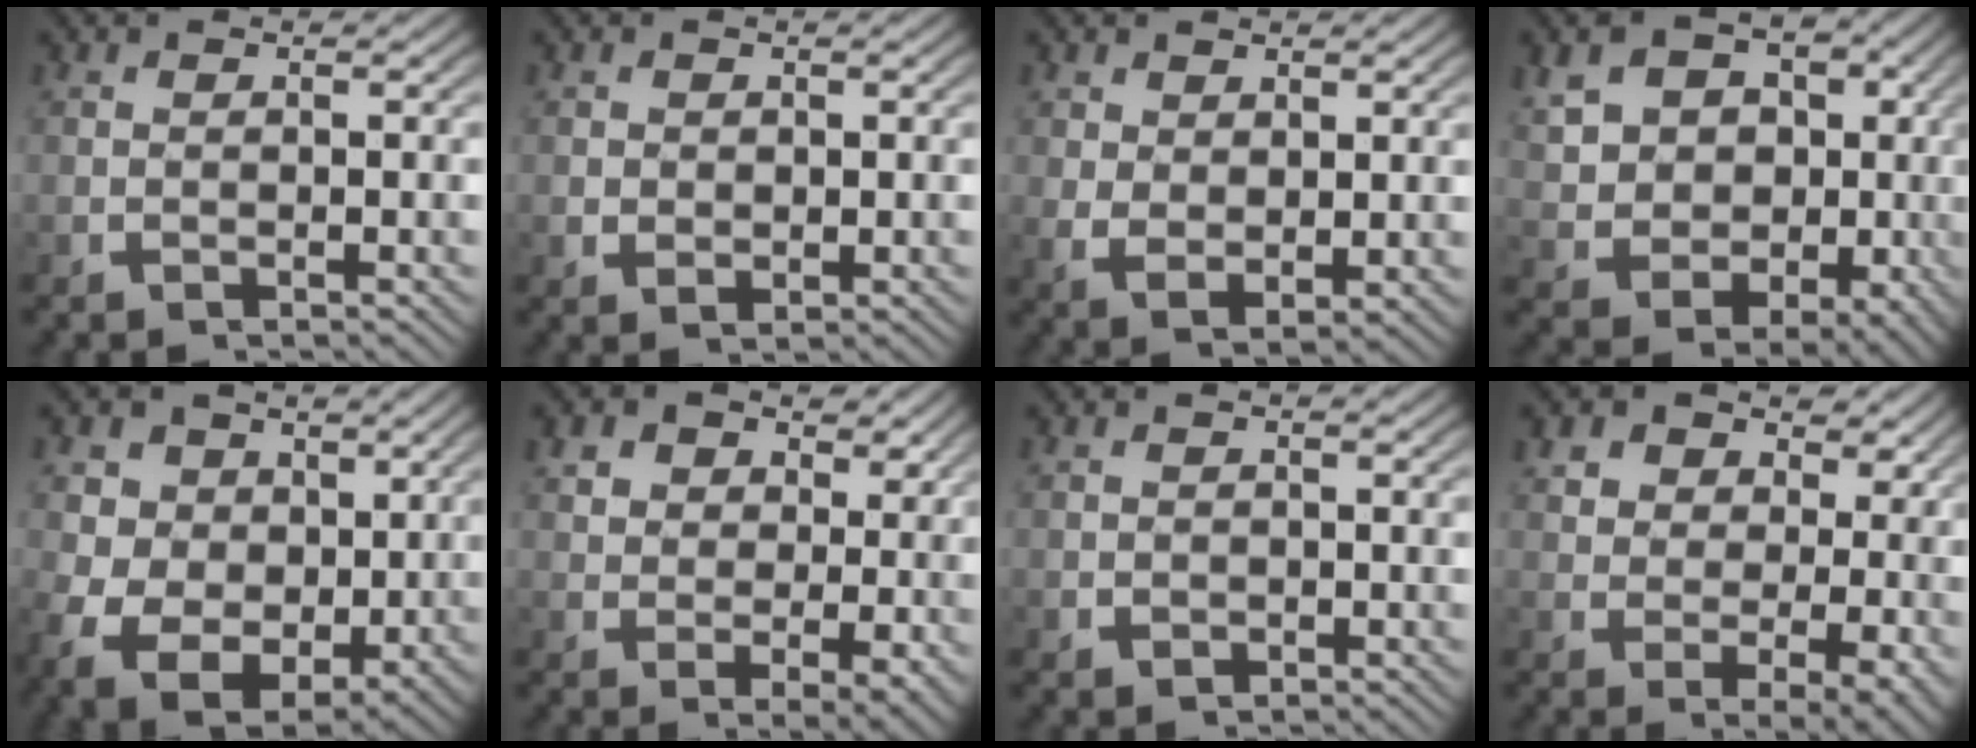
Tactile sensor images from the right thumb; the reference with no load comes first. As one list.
[{"total": 1.4, "force": [0.3, 1.1, 0.8], "torque": [-0.018, -0.011, 0.014]}, {"total": 2.7, "force": [1.0, 1.7, 1.9], "torque": [-0.042, -0.016, 0.034]}, {"total": 14.2, "force": [1.6, 11.4, 8.4], "torque": [-0.180, -0.044, 0.032]}, {"total": 10.9, "force": [-1.3, 8.6, 6.5], "torque": [-0.157, -0.074, 0.006]}, {"total": 5.9, "force": [1.6, 4.2, 3.8], "torque": [-0.067, -0.030, 0.041]}, {"total": 1.3, "force": [-0.1, 1.2, 0.6], "torque": [-0.010, -0.008, 0.002]}, {"total": 7.1, "force": [1.8, 4.7, 5.0], "torque": [-0.081, -0.032, 0.044]}]